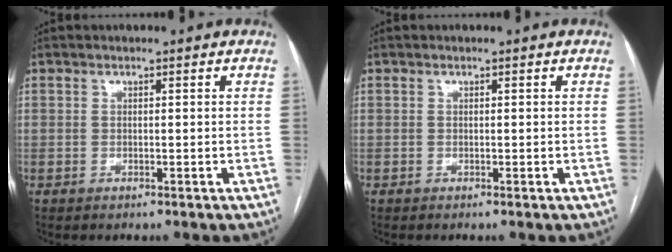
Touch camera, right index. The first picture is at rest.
{"total": 0.0}